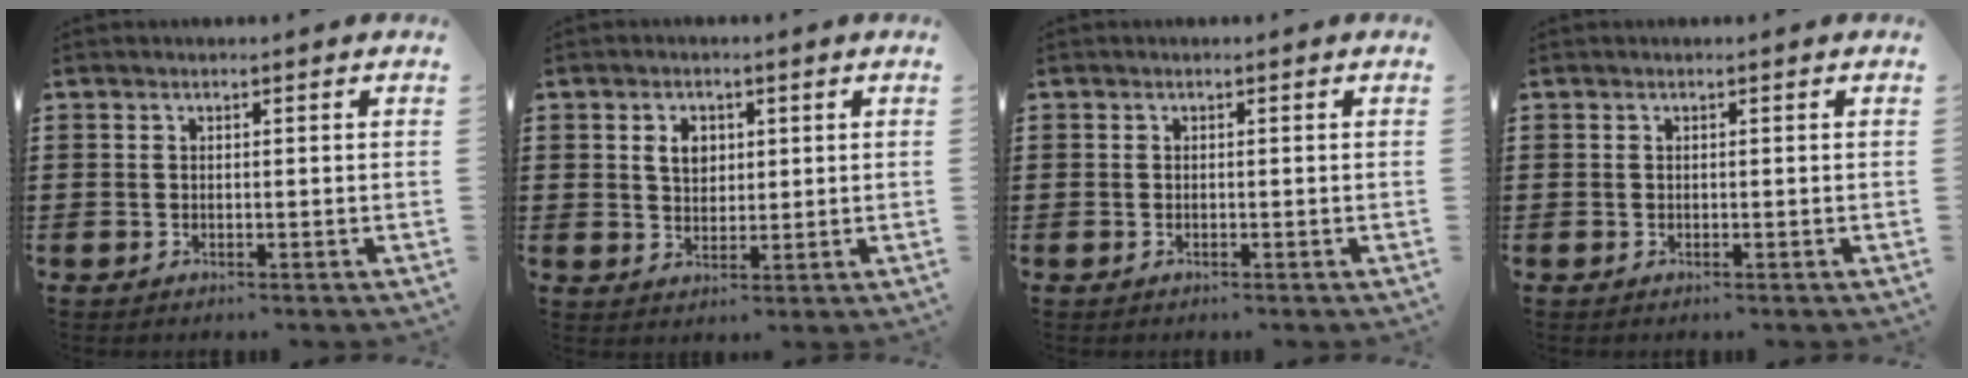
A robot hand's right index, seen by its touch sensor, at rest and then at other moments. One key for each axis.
{"total": 3.6, "fx": 1.1, "fy": 2.7, "fz": 2.2, "tx": -0.052, "ty": 0.012, "tz": 0.019}
{"total": 0.0}
{"total": 0.0}